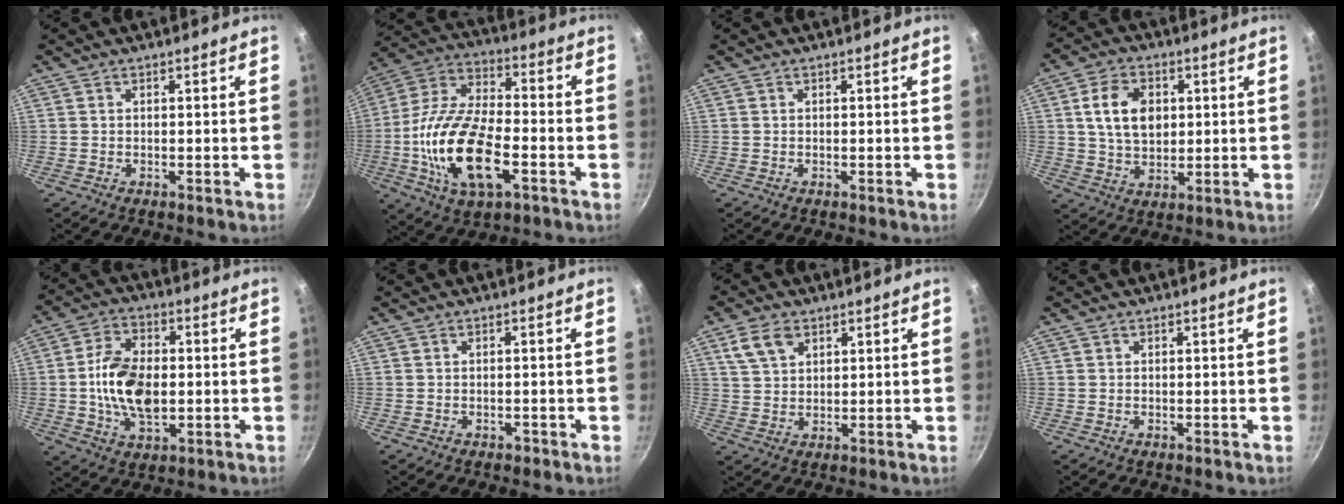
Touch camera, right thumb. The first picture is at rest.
{"total": 20.4, "force": [-5.4, 9.8, 17.0], "torque": [-0.322, 0.025, -0.109]}
{"total": 0.0}
{"total": 10.3, "force": [2.0, 7.3, 7.0], "torque": [-0.104, -0.002, 0.036]}
{"total": 12.8, "force": [-0.5, 7.8, 10.1], "torque": [-0.169, 0.011, -0.013]}
{"total": 0.9, "force": [-0.5, 0.6, 0.4], "torque": [-0.003, 0.006, -0.003]}
{"total": 6.2, "force": [3.2, 4.0, 3.6], "torque": [-0.056, -0.003, 0.064]}
{"total": 0.0}